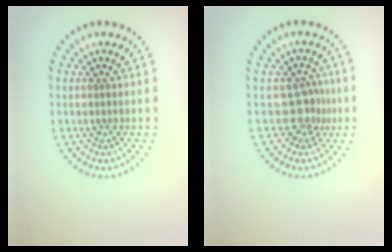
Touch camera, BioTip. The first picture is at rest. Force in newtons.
{"total": 2.3, "press": 1.9, "slide": 1.4}